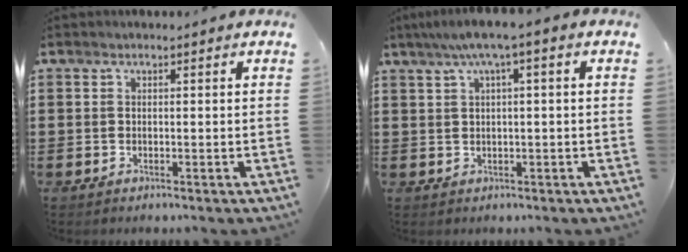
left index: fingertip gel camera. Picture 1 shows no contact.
{"total": 3.4, "force": [0.4, 0.3, 3.4], "torque": [-0.063, 0.003, 0.002]}